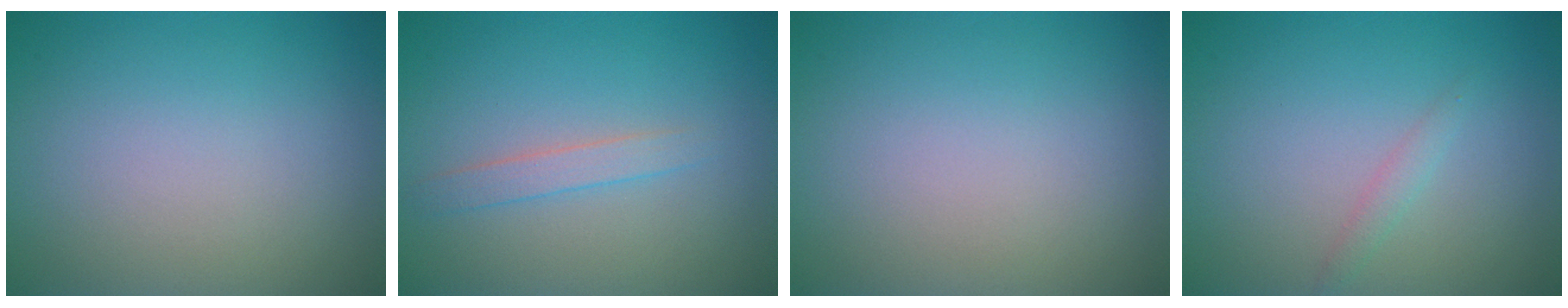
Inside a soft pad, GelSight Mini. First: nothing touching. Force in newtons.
{"total": 1.6, "press": 1.6, "slide": 0.0}
{"total": 0.0}
{"total": 0.9, "press": 0.9, "slide": 0.0}